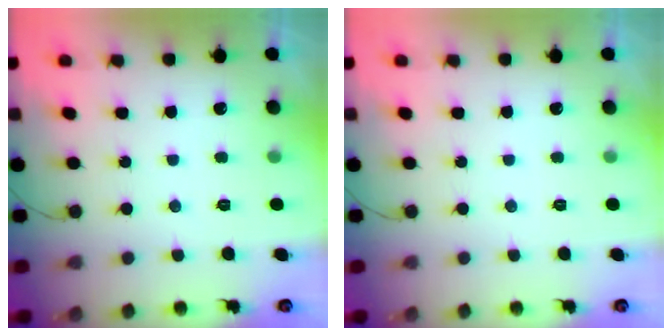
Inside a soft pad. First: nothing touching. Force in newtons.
{"total": 0.0}